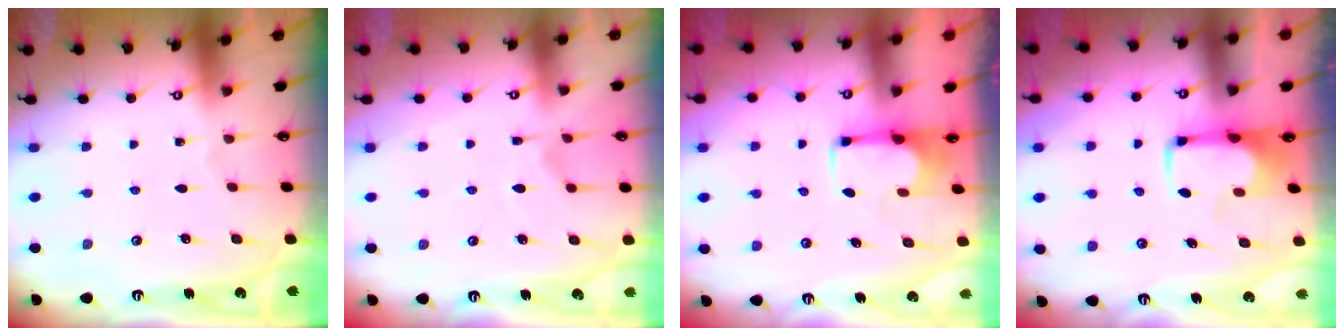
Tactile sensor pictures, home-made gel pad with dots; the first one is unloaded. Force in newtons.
{"total": 5.7, "press": 5.5, "slide": 1.4}
{"total": 1.8, "press": 1.6, "slide": 0.8}
{"total": 1.8, "press": 1.7, "slide": 0.5}